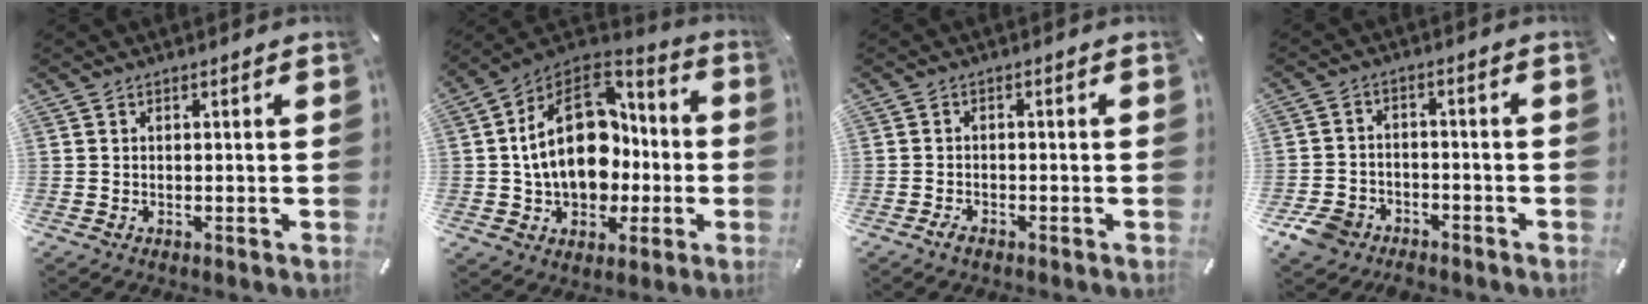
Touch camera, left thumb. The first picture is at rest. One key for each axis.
{"total": 20.9, "fx": 0.9, "fy": 15.8, "fz": 13.6, "tx": -0.247, "ty": 0.009, "tz": 0.021}
{"total": 1.9, "fx": -1.3, "fy": 1.1, "fz": 0.9, "tx": -0.017, "ty": 0.007, "tz": -0.027}
{"total": 6.4, "fx": -4.6, "fy": 4.1, "fz": 1.7, "tx": -0.045, "ty": 0.027, "tz": -0.090}